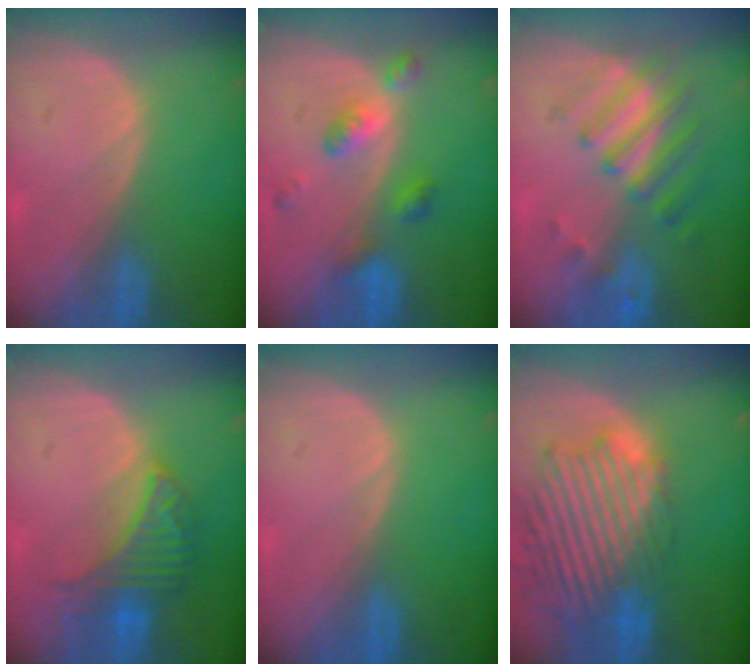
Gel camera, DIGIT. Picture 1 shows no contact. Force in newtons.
{"total": 5.9, "press": 5.1, "slide": 2.9}
{"total": 7.7, "press": 6.8, "slide": 3.6}
{"total": 6.7, "press": 6.6, "slide": 1.2}
{"total": 0.0}
{"total": 13.9, "press": 11.9, "slide": 7.2}